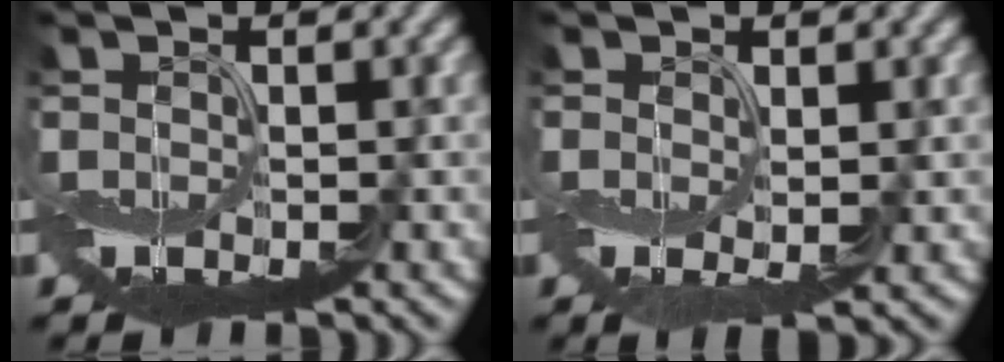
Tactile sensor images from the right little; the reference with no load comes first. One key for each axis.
{"total": 2.1, "fx": -0.2, "fy": 1.2, "fz": 1.7, "tx": -0.032, "ty": -0.003, "tz": 0.002}